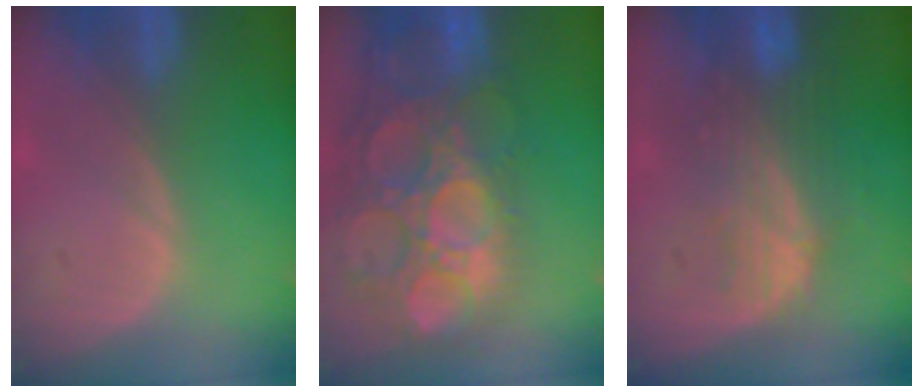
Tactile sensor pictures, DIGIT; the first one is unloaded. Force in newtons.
{"total": 15.7, "press": 12.9, "slide": 8.9}
{"total": 7.4, "press": 7.0, "slide": 2.2}